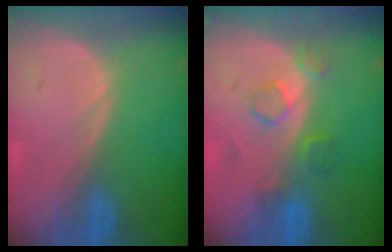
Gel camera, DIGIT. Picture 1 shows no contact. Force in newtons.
{"total": 4.2, "press": 4.2, "slide": 0.5}